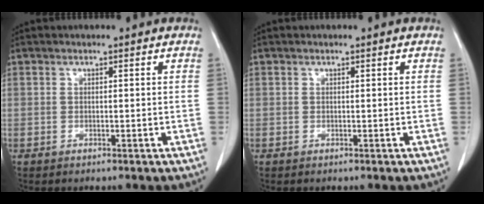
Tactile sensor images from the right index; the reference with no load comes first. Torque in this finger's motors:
{"motor_torque": [0.03, 0.03, -0.01, 0.01]}